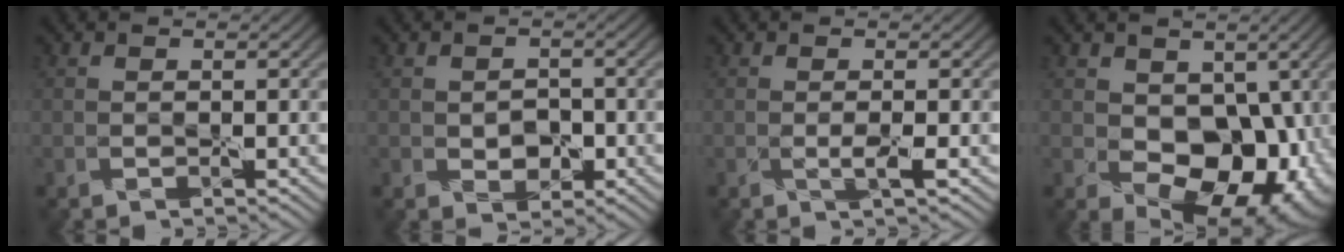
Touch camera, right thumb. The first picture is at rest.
{"total": 1.1, "force": [-0.3, 1.0, 0.2], "torque": [0.002, 0.002, -0.008]}
{"total": 1.0, "force": [0.1, -1.0, 0.1], "torque": [0.002, 0.003, 0.002]}
{"total": 10.9, "force": [-0.7, 7.9, 7.5], "torque": [-0.069, -0.024, 0.004]}